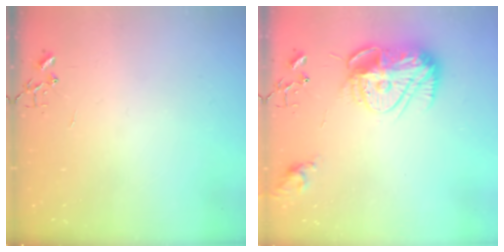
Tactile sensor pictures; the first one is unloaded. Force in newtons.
{"total": 15.7, "press": 15.7, "slide": 1.0}